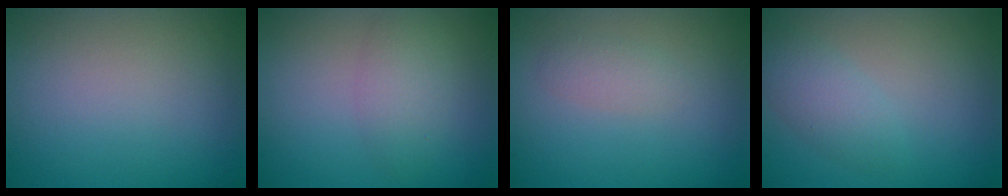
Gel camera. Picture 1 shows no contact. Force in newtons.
{"total": 2.7, "press": 2.7, "slide": 0.1}
{"total": 1.4, "press": 1.4, "slide": 0.1}
{"total": 1.7, "press": 1.7, "slide": 0.0}